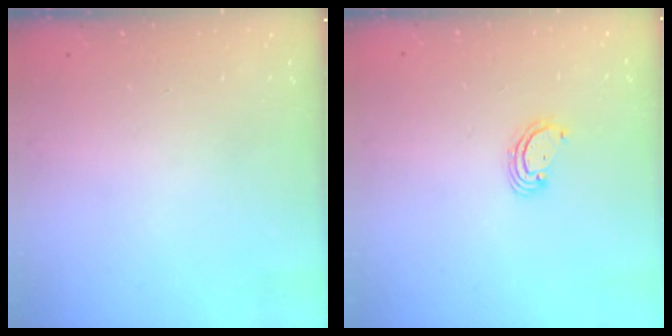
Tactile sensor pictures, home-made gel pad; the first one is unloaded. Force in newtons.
{"total": 3.3, "press": 3.3, "slide": 0.3}